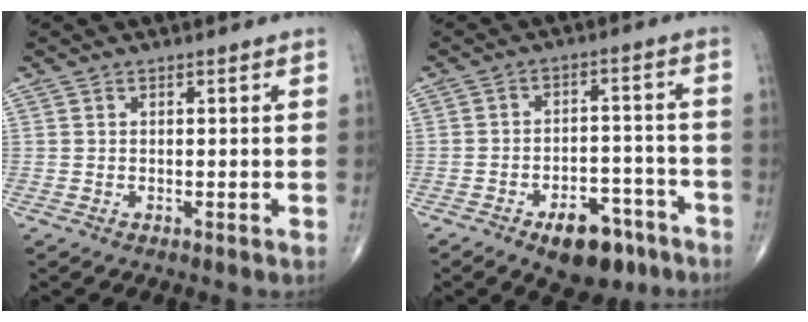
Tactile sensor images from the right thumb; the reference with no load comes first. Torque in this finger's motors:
{"motor_torque": [3.78, 1.23, 0.61, -0.77, 0.03]}